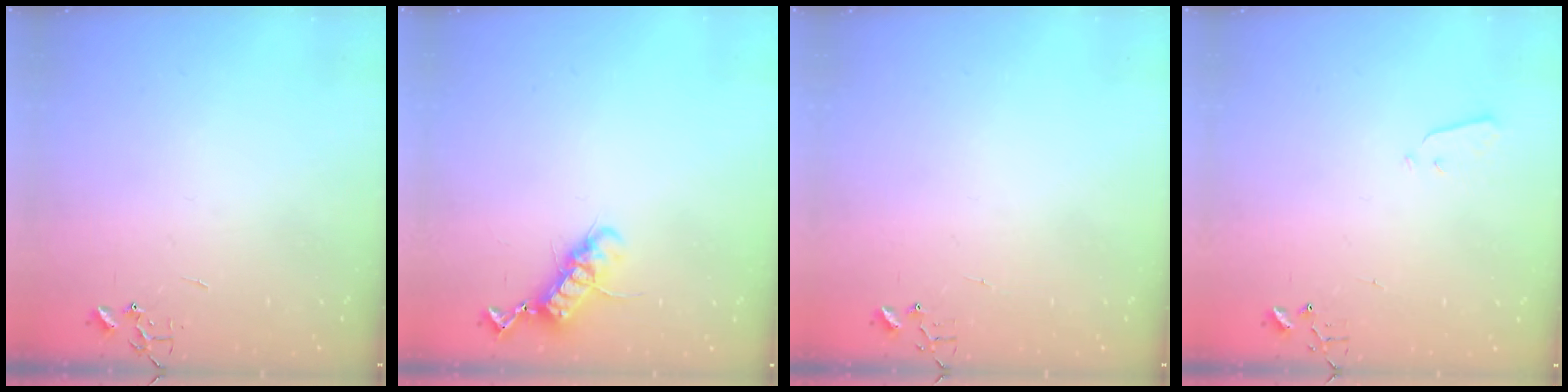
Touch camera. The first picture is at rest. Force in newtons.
{"total": 11.7, "press": 11.7, "slide": 0.9}
{"total": 5.0, "press": 5.0, "slide": 0.4}
{"total": 2.2, "press": 2.1, "slide": 0.3}